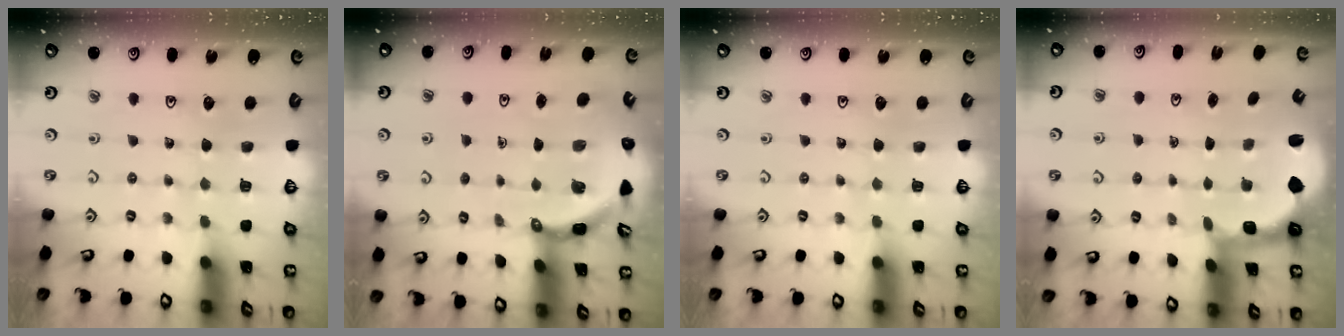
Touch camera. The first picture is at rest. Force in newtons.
{"total": 4.3, "press": 4.3, "slide": 0.4}
{"total": 0.0}
{"total": 2.2, "press": 1.5, "slide": 1.6}